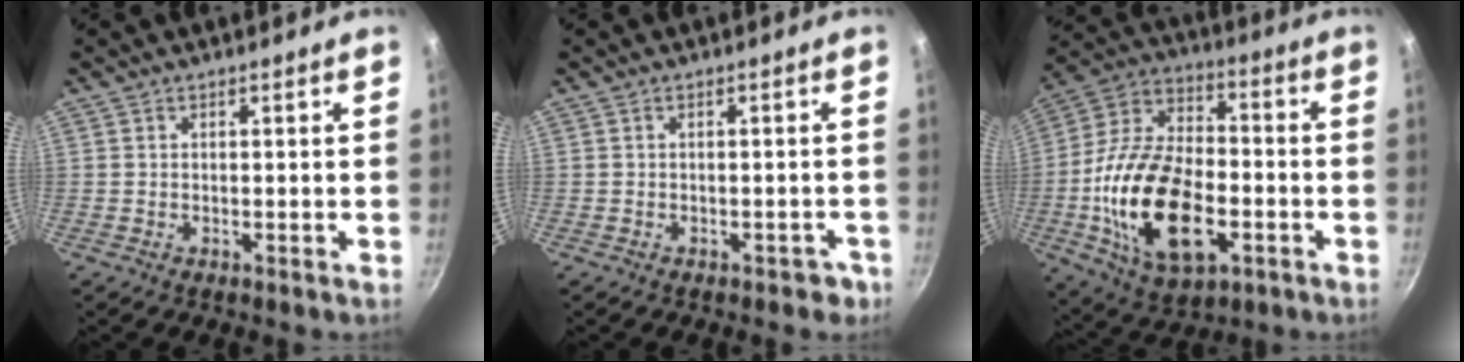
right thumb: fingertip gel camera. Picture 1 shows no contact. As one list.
[{"total": 2.4, "force": [-1.4, 1.6, 1.1], "torque": [0.007, 0.028, 0.003]}, {"total": 24.0, "force": [-5.7, 13.7, 18.8], "torque": [-0.344, 0.027, -0.100]}]